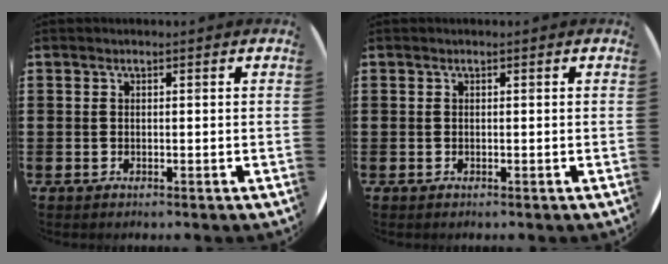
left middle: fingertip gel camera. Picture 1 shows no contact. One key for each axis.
{"total": 0.0}